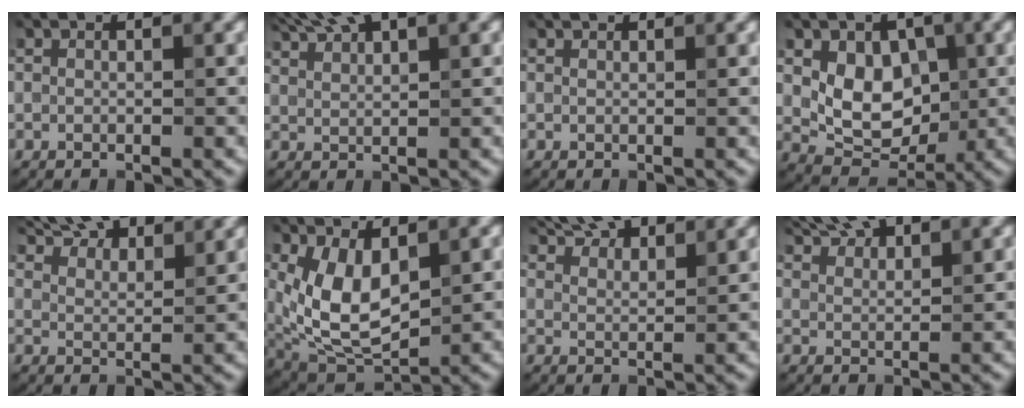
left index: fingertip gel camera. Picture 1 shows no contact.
{"total": 7.1, "force": [5.6, 1.3, 4.2], "torque": [-0.068, 0.017, 0.091]}
{"total": 0.8, "force": [0.8, 0.0, 0.1], "torque": [-0.002, -0.002, 0.011]}
{"total": 5.3, "force": [0.6, 3.9, 3.5], "torque": [-0.048, -0.009, 0.014]}
{"total": 10.2, "force": [8.5, 3.0, 4.8], "torque": [-0.073, 0.018, 0.110]}
{"total": 6.8, "force": [1.3, 3.7, 5.6], "torque": [-0.123, -0.012, 0.028]}
{"total": 8.9, "force": [7.4, 2.4, 4.1], "torque": [-0.061, 0.021, 0.092]}
{"total": 7.3, "force": [6.2, 1.7, 3.4], "torque": [-0.053, 0.018, 0.087]}